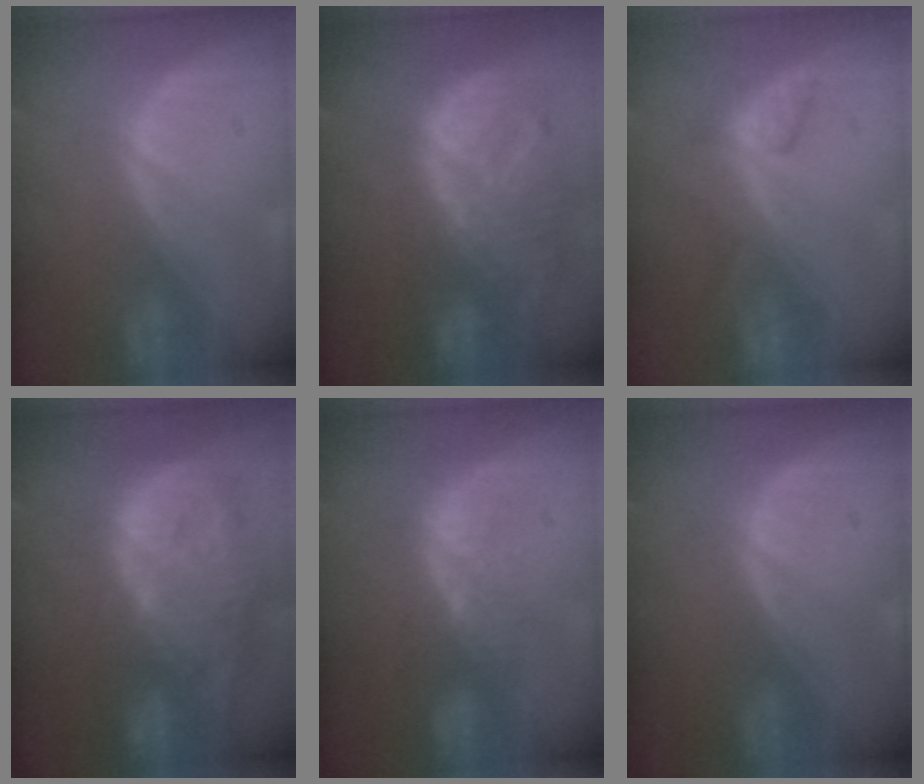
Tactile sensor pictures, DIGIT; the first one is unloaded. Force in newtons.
{"total": 12.5, "press": 10.8, "slide": 6.3}
{"total": 4.2, "press": 4.1, "slide": 1.3}
{"total": 14.4, "press": 12.5, "slide": 7.0}
{"total": 6.0, "press": 5.7, "slide": 1.9}
{"total": 0.0}